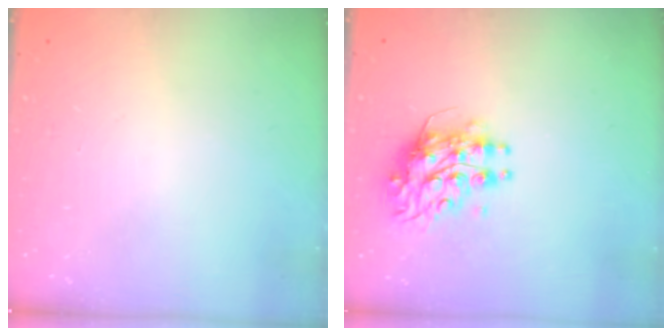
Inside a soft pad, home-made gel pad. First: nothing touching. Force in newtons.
{"total": 8.9, "press": 8.9, "slide": 0.5}